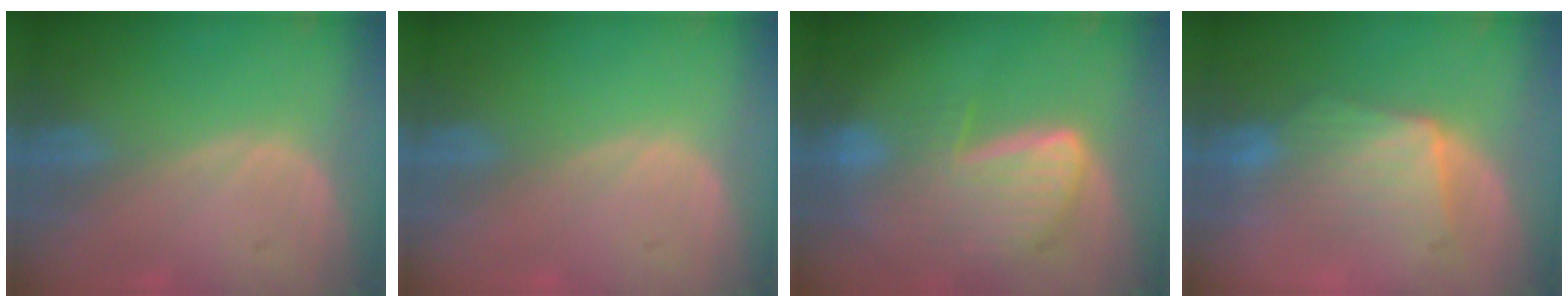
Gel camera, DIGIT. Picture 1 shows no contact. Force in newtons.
{"total": 0.0}
{"total": 9.1, "press": 8.0, "slide": 4.5}
{"total": 7.4, "press": 7.4, "slide": 0.7}